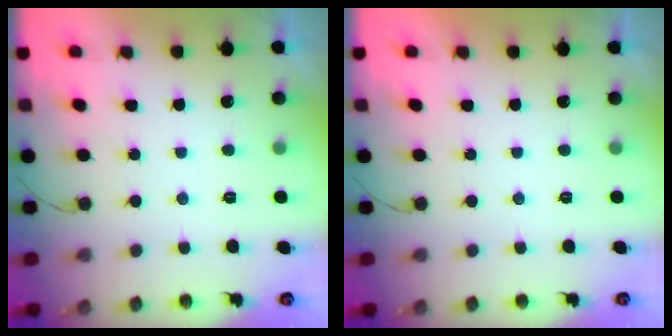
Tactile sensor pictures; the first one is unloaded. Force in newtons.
{"total": 1.6, "press": 1.6, "slide": 0.0}